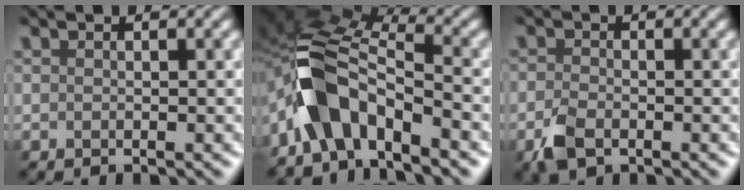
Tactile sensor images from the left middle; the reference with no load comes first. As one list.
[{"total": 6.7, "force": [-3.9, 3.0, 4.6], "torque": [-0.091, 0.004, -0.085]}, {"total": 2.2, "force": [-1.3, 1.2, 1.2], "torque": [-0.038, -0.006, -0.034]}]